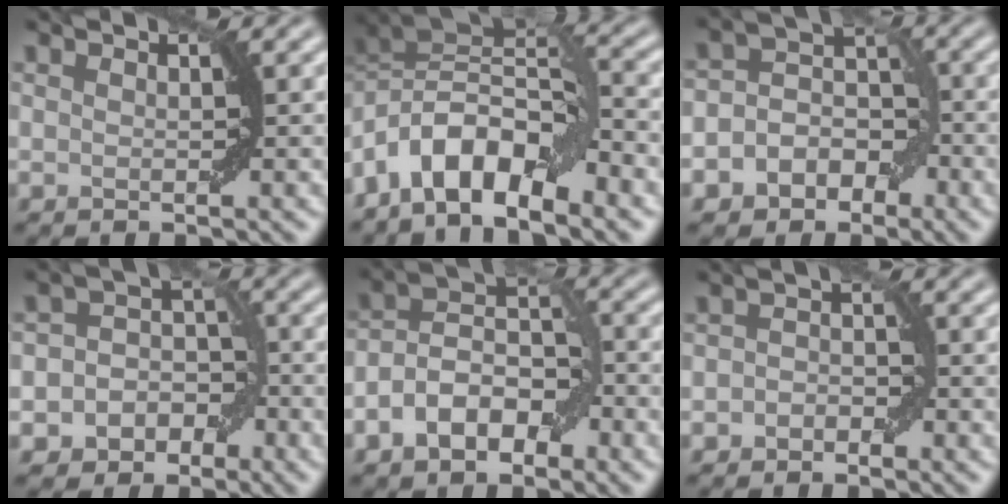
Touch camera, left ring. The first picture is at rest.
{"total": 9.1, "force": [-3.8, 3.8, 7.3], "torque": [-0.116, 0.021, -0.082]}
{"total": 5.8, "force": [-2.5, 4.8, 2.1], "torque": [-0.009, 0.022, -0.057]}
{"total": 5.8, "force": [-2.6, 4.9, 1.7], "torque": [0.003, 0.019, -0.059]}
{"total": 6.1, "force": [-2.6, 3.5, 4.2], "torque": [-0.068, 0.010, -0.055]}
{"total": 1.6, "force": [-0.9, 1.1, 0.6], "torque": [-0.009, 0.006, -0.019]}